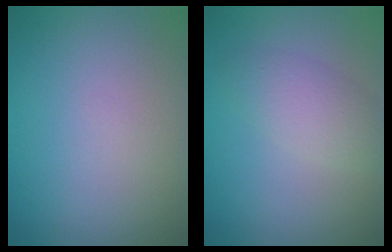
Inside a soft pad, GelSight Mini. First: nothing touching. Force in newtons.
{"total": 2.7, "press": 2.7, "slide": 0.1}